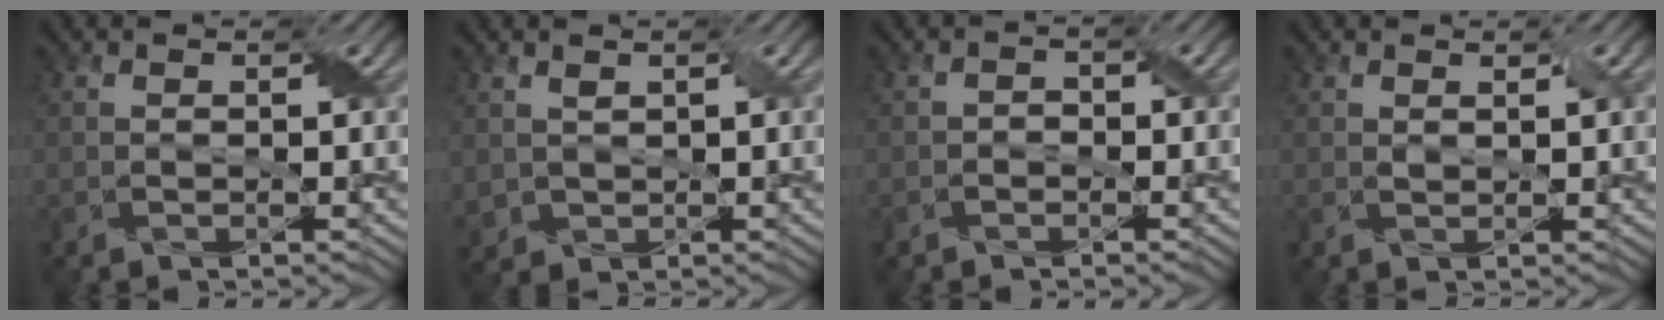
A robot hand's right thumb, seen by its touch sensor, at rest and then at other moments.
{"total": 2.1, "force": [0.7, 1.8, 0.9], "torque": [-0.031, -0.004, 0.020]}
{"total": 1.2, "force": [-0.8, 0.8, 0.3], "torque": [-0.006, -0.001, -0.016]}
{"total": 1.2, "force": [0.7, 0.5, 0.9], "torque": [-0.020, -0.001, 0.016]}